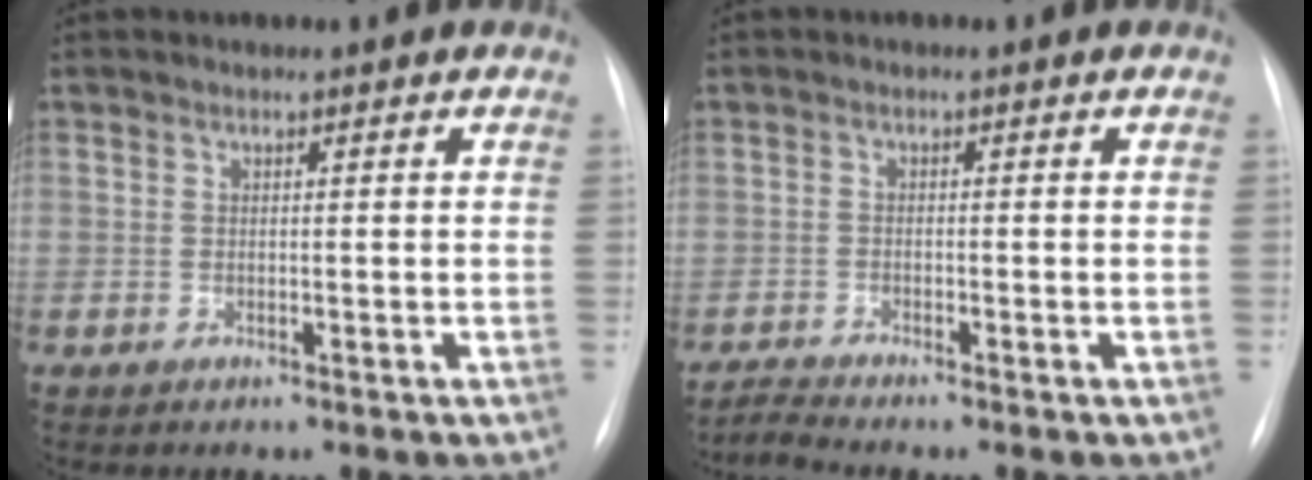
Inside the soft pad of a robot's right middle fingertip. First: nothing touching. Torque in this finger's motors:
{"motor_torque": [-0.17, -0.11, -0.05, 0.01]}